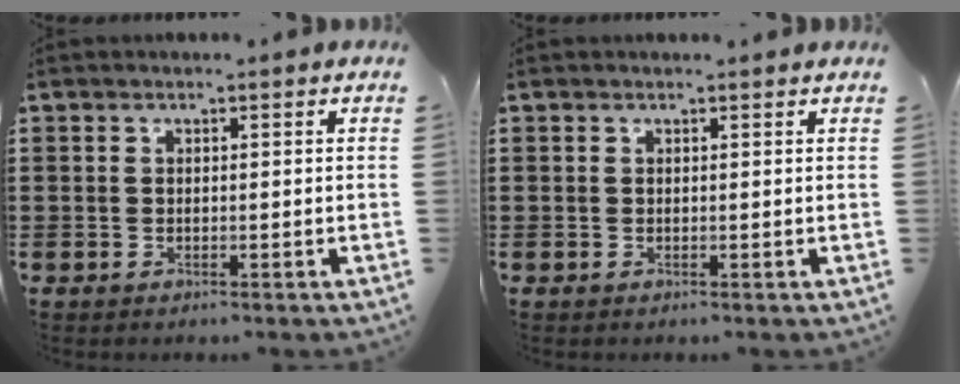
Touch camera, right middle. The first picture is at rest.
{"total": 0.0}